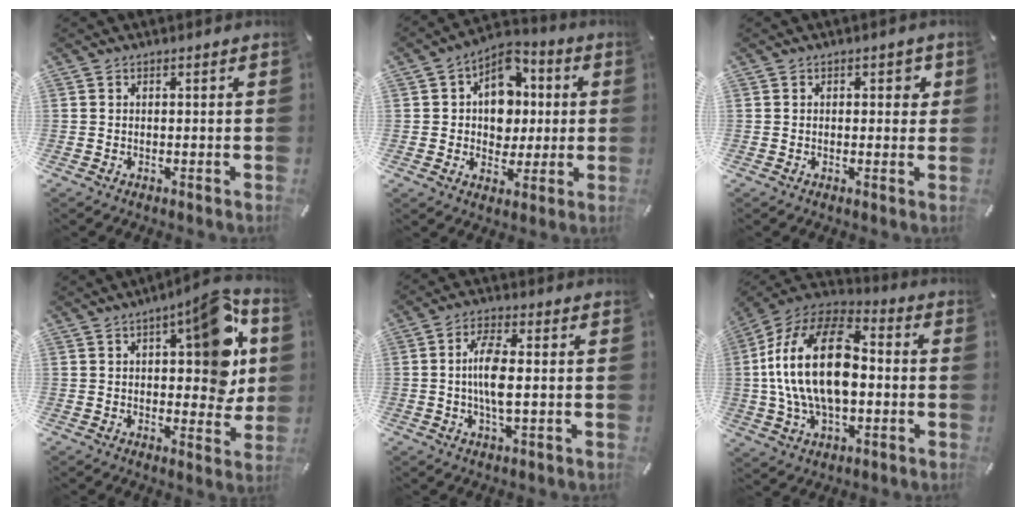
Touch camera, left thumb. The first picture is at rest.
{"total": 11.4, "force": [1.3, 9.9, 5.6], "torque": [-0.077, -0.007, 0.027]}
{"total": 2.2, "force": [0.5, 1.5, 1.5], "torque": [-0.008, 0.000, 0.001]}
{"total": 15.9, "force": [5.0, 7.1, 13.3], "torque": [-0.155, -0.023, 0.078]}
{"total": 7.8, "force": [0.0, 2.3, 7.5], "torque": [-0.157, -0.004, -0.006]}
{"total": 23.4, "force": [0.1, 14.5, 18.4], "torque": [-0.385, 0.014, -0.002]}